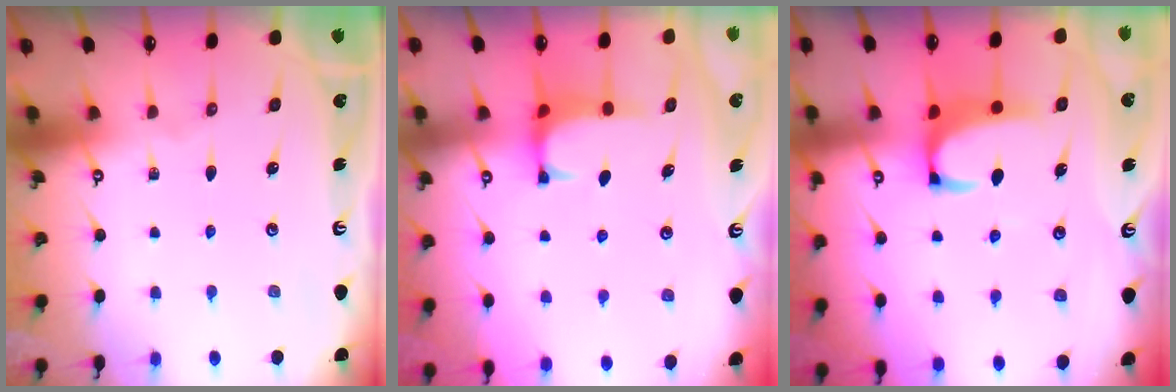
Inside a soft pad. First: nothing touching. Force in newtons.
{"total": 0.5, "press": 0.4, "slide": 0.3}
{"total": 2.1, "press": 1.9, "slide": 1.0}